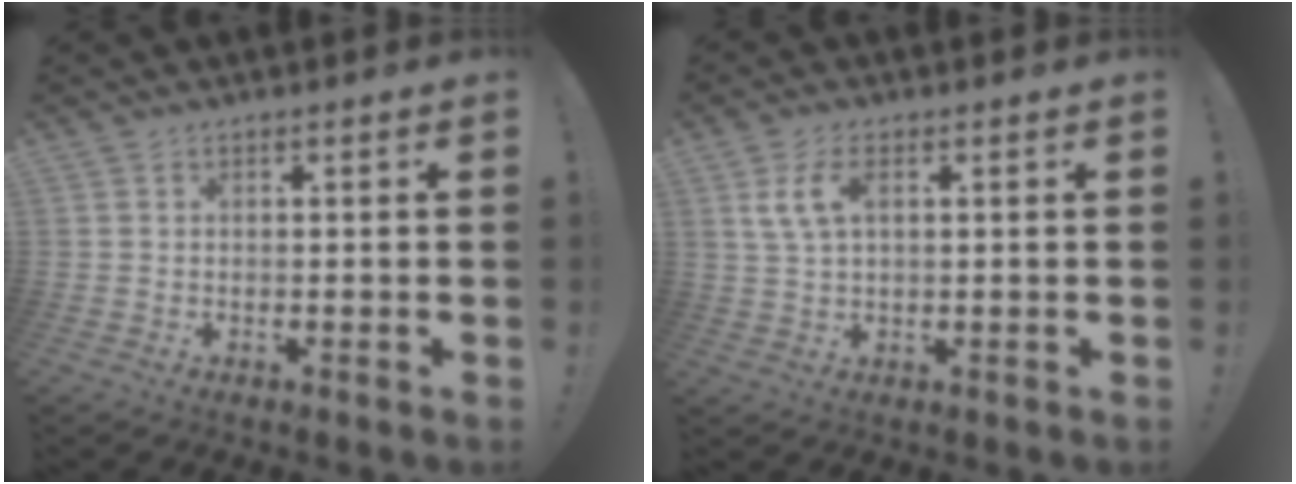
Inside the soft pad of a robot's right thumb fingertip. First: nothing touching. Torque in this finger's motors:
{"motor_torque": [0.15, 0.15, 0.13, -0.04, 0.02]}